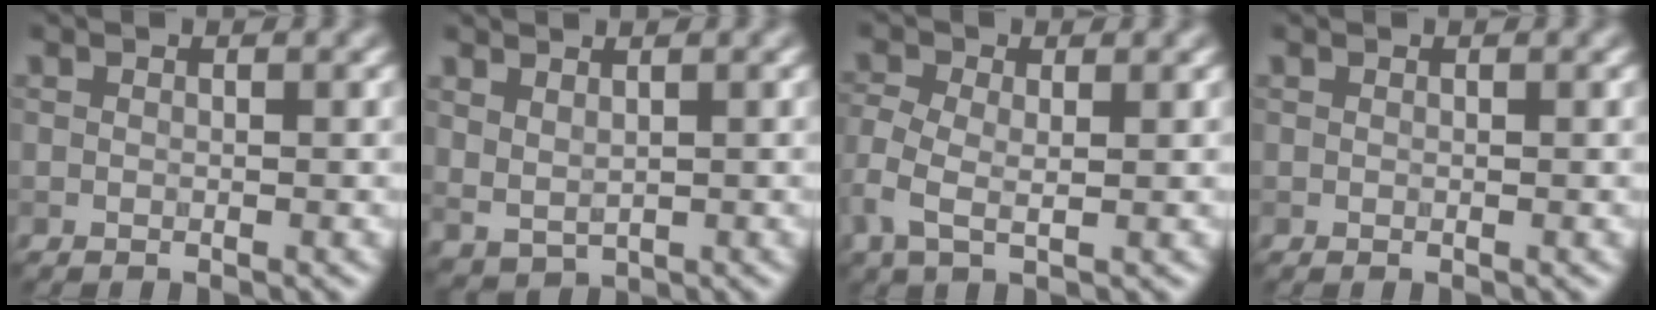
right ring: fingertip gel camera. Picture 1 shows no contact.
{"total": 1.7, "force": [1.0, 0.9, 1.0], "torque": [-0.024, -0.007, 0.029]}
{"total": 3.5, "force": [-0.8, 2.0, 2.7], "torque": [-0.074, -0.008, -0.021]}
{"total": 0.0}